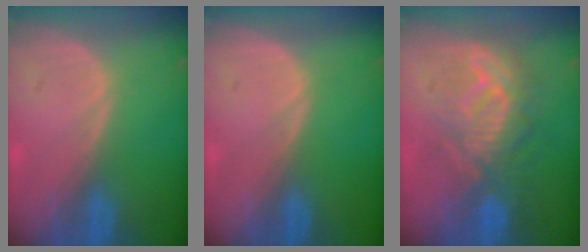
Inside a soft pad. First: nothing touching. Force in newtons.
{"total": 0.0}
{"total": 9.0, "press": 8.9, "slide": 1.0}